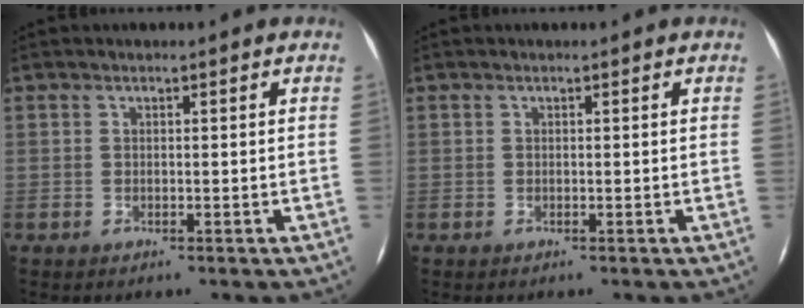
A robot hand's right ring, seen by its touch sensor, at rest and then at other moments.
{"total": 0.0}